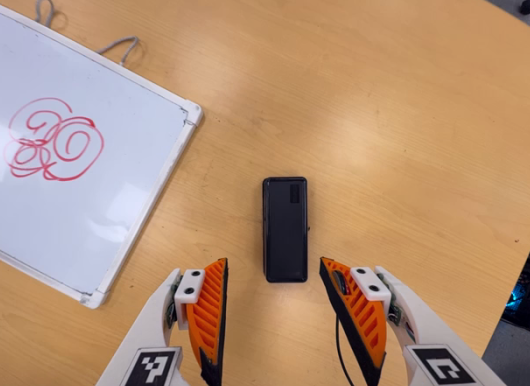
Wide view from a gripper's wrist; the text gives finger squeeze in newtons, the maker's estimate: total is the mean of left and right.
{"total": 0.0}